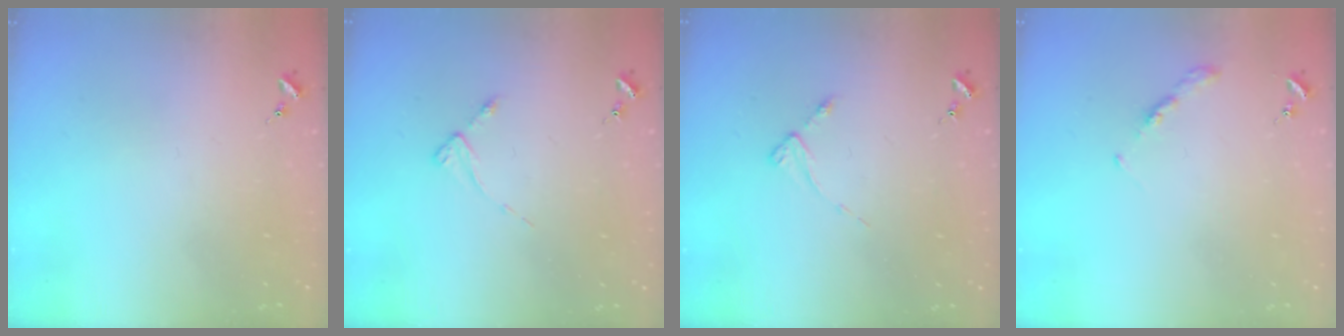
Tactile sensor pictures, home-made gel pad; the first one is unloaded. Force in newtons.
{"total": 2.8, "press": 2.8, "slide": 0.3}
{"total": 2.8, "press": 2.8, "slide": 0.3}
{"total": 3.2, "press": 3.2, "slide": 0.4}